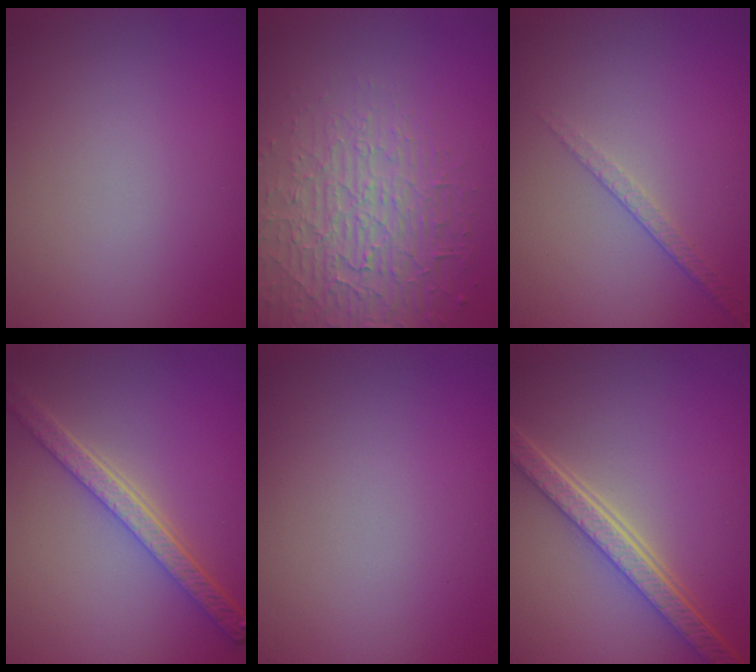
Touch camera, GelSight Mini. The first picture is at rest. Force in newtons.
{"total": 4.7, "press": 4.1, "slide": 2.2}
{"total": 1.4, "press": 0.8, "slide": 1.1}
{"total": 4.7, "press": 3.7, "slide": 2.8}
{"total": 0.0}
{"total": 5.6, "press": 4.1, "slide": 3.8}